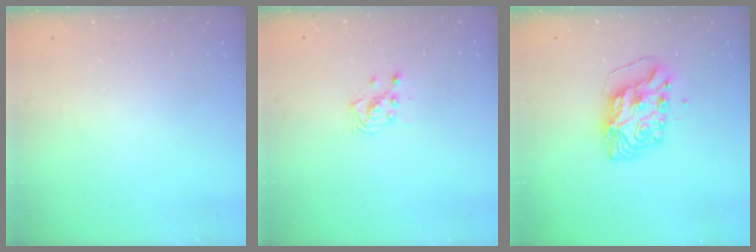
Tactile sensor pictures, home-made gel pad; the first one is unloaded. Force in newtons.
{"total": 3.6, "press": 3.6, "slide": 0.0}
{"total": 9.2, "press": 9.2, "slide": 0.9}